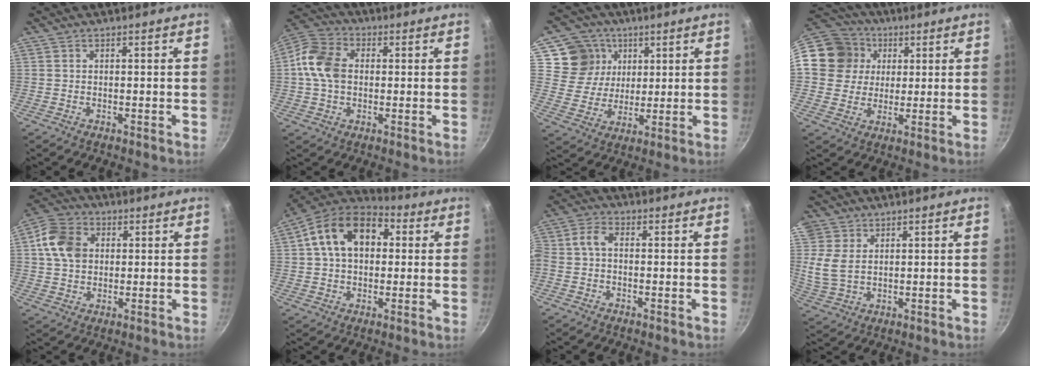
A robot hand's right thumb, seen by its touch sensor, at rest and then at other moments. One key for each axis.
{"total": 10.6, "fx": 0.6, "fy": 7.8, "fz": 7.1, "tx": -0.122, "ty": 0.020, "tz": -0.006}
{"total": 10.8, "fx": 4.4, "fy": 9.6, "fz": 2.4, "tx": -0.006, "ty": -0.017, "tz": 0.075}
{"total": 14.0, "fx": 3.2, "fy": 12.7, "fz": 4.9, "tx": -0.078, "ty": 0.023, "tz": 0.045}
{"total": 9.7, "fx": 1.8, "fy": 7.5, "fz": 5.8, "tx": -0.090, "ty": 0.008, "tz": 0.020}
{"total": 15.6, "fx": 3.1, "fy": 10.8, "fz": 10.9, "tx": -0.151, "ty": 0.029, "tz": 0.032}
{"total": 4.1, "fx": -0.5, "fy": 2.6, "fz": 3.0, "tx": -0.069, "ty": 0.022, "tz": -0.023}
{"total": 6.3, "fx": 1.9, "fy": 4.9, "fz": 3.6, "tx": -0.063, "ty": -0.013, "tz": 0.044}